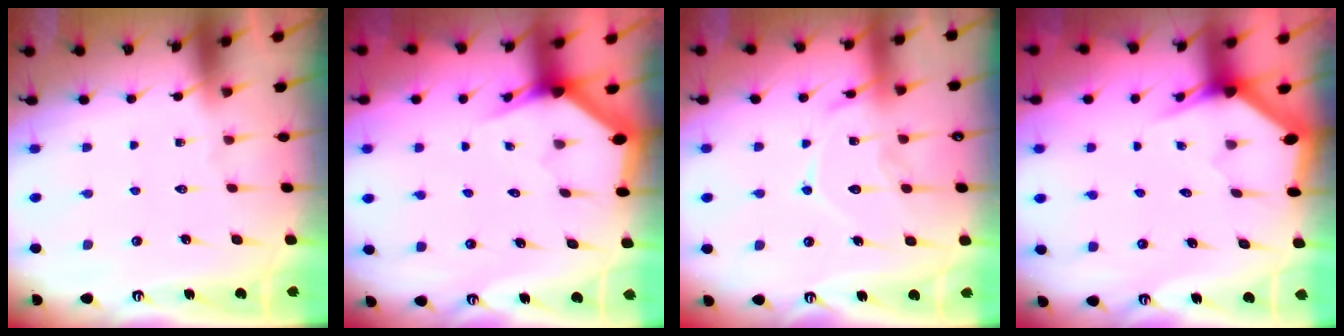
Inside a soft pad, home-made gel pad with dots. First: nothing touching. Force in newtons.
{"total": 3.0, "press": 3.0, "slide": 0.1}
{"total": 14.0, "press": 14.0, "slide": 1.2}
{"total": 3.1, "press": 3.1, "slide": 0.1}